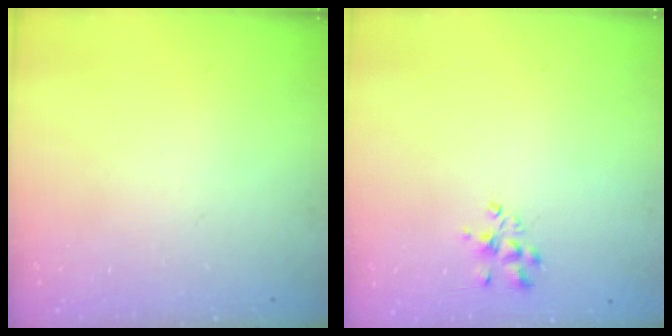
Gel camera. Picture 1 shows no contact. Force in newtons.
{"total": 3.4, "press": 3.3, "slide": 1.0}